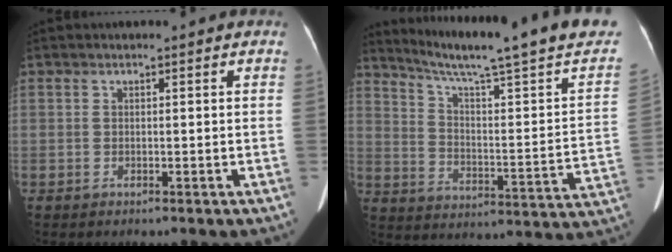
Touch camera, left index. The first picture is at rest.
{"total": 25.7, "force": [21.5, -0.4, 14.1], "torque": [-0.216, -0.071, 0.285]}